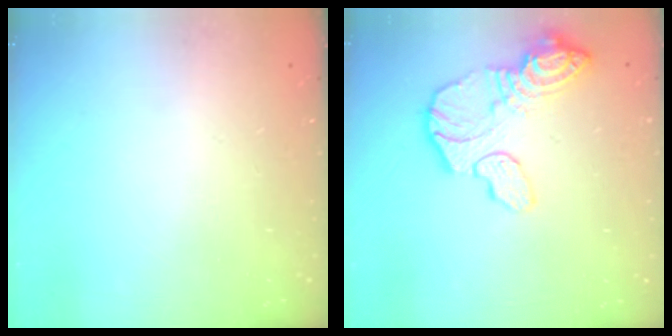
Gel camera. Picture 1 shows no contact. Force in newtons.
{"total": 14.7, "press": 14.6, "slide": 1.4}